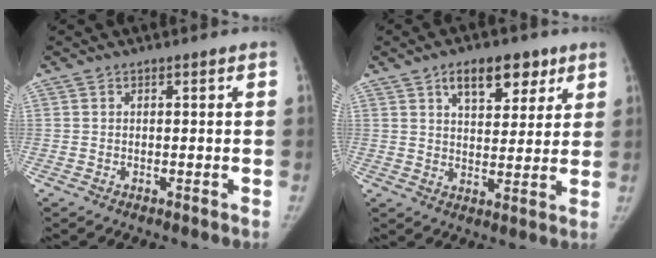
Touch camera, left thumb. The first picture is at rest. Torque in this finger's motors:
{"motor_torque": [-0.09, 0.50, 0.98, -0.64, 0.12]}